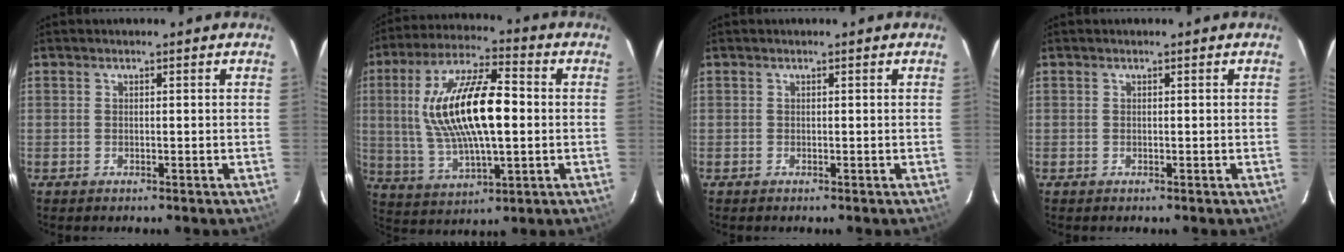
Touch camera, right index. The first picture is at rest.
{"total": 18.7, "force": [1.5, 6.7, 17.5], "torque": [-0.335, 0.012, 0.033]}
{"total": 0.0}
{"total": 0.0}